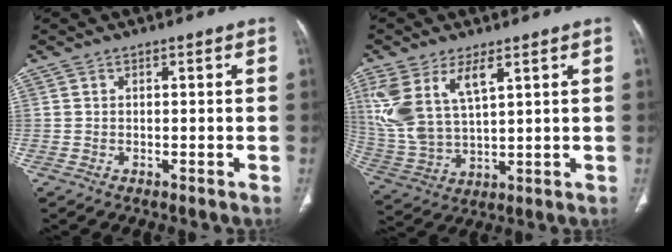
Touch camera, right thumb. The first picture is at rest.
{"total": 13.0, "force": [5.7, 6.0, 9.9], "torque": [-0.220, -0.015, 0.130]}